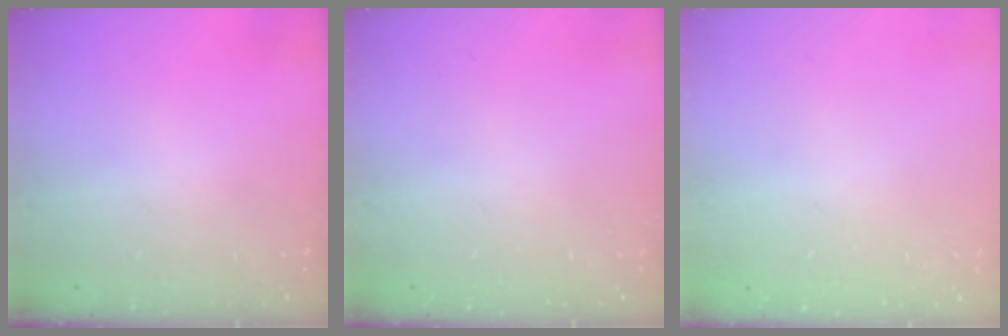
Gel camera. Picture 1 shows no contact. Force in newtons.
{"total": 0.0}
{"total": 0.0}